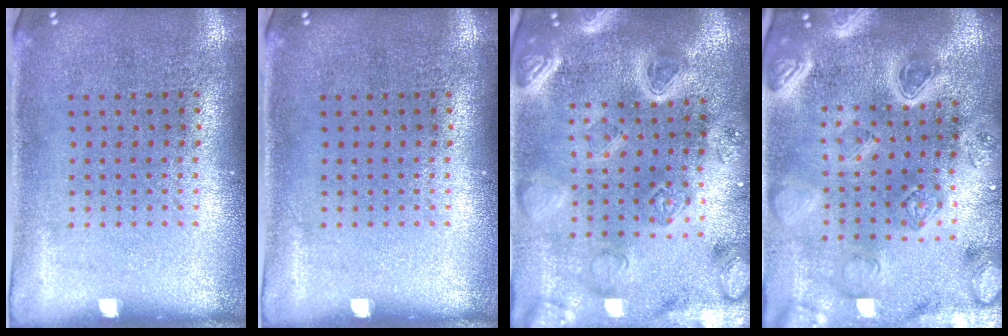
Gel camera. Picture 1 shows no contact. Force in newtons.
{"total": 0.0}
{"total": 4.3, "press": 3.8, "slide": 1.9}
{"total": 4.6, "press": 4.0, "slide": 2.3}